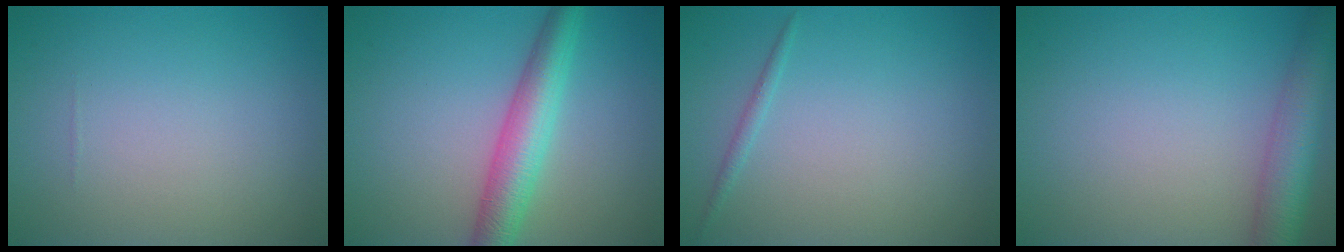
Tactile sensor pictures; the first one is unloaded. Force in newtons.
{"total": 5.0, "press": 5.0, "slide": 0.1}
{"total": 0.7, "press": 0.7, "slide": 0.0}
{"total": 5.3, "press": 5.3, "slide": 0.3}